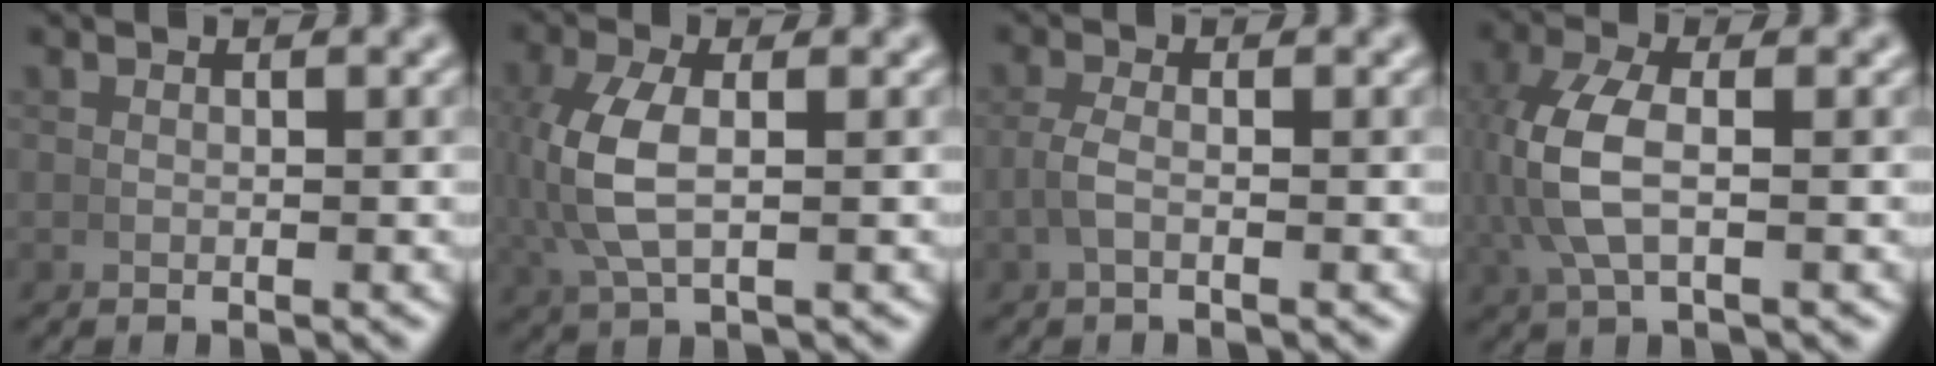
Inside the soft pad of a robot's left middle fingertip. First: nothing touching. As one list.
[{"total": 4.8, "force": [0.4, 2.0, 4.3], "torque": [-0.112, -0.003, 0.018]}, {"total": 1.6, "force": [-0.4, 0.3, 1.5], "torque": [-0.043, -0.003, -0.005]}, {"total": 4.8, "force": [0.4, 1.9, 4.4], "torque": [-0.113, -0.002, 0.015]}]